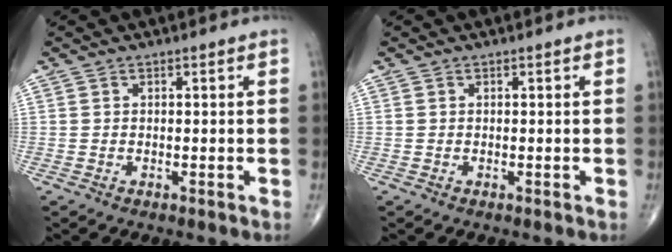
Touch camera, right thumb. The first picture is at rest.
{"total": 0.0}